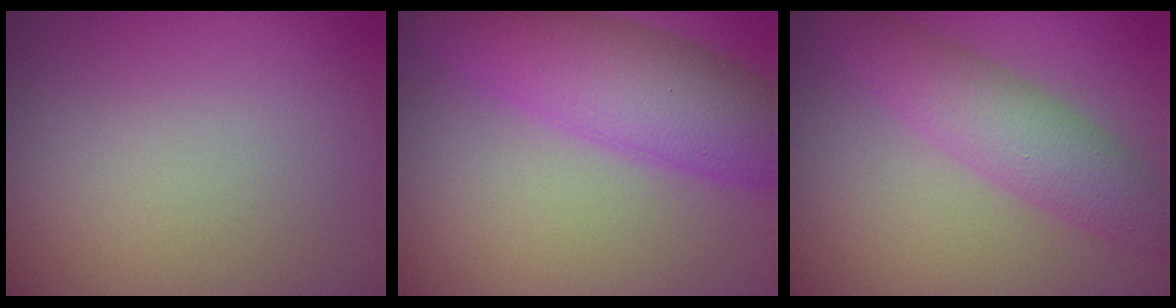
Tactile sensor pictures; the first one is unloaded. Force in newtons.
{"total": 7.4, "press": 7.4, "slide": 0.3}
{"total": 4.5, "press": 4.5, "slide": 0.1}